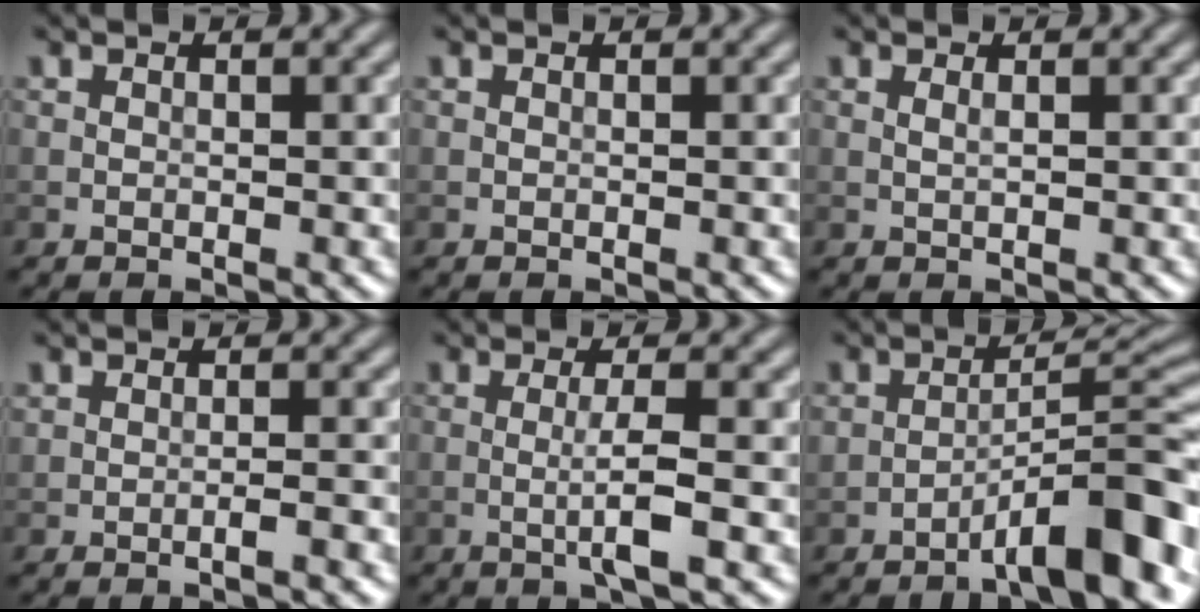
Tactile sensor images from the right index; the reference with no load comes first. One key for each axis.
{"total": 0.0}
{"total": 0.6, "fx": 0.2, "fy": 0.1, "fz": 0.5, "tx": -0.010, "ty": 0.001, "tz": 0.003}
{"total": 0.9, "fx": -0.5, "fy": 0.0, "fz": 0.7, "tx": -0.011, "ty": 0.000, "tz": -0.010}
{"total": 3.0, "fx": -0.6, "fy": 0.2, "fz": 3.0, "tx": -0.055, "ty": -0.003, "tz": -0.016}
{"total": 7.3, "fx": -4.6, "fy": 1.2, "fz": 5.6, "tx": -0.077, "ty": 0.026, "tz": -0.071}